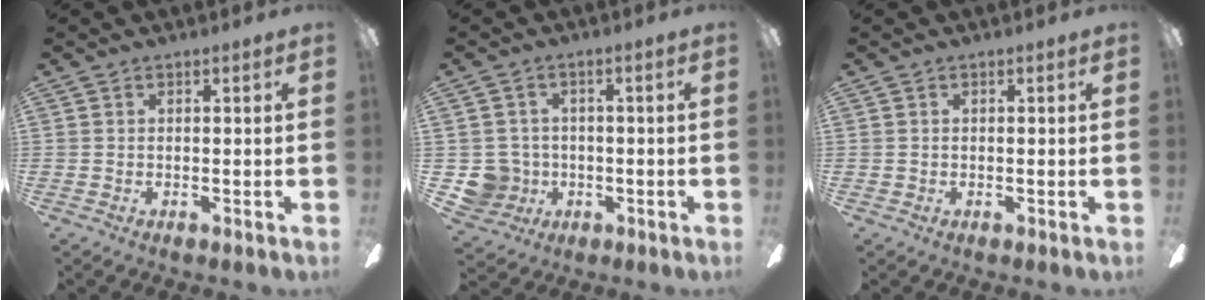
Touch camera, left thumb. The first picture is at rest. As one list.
[{"total": 6.7, "force": [-1.3, 6.5, 1.0], "torque": [-0.043, 0.006, -0.018]}, {"total": 0.7, "force": [-0.2, 0.7, 0.1], "torque": [0.000, 0.004, -0.007]}]